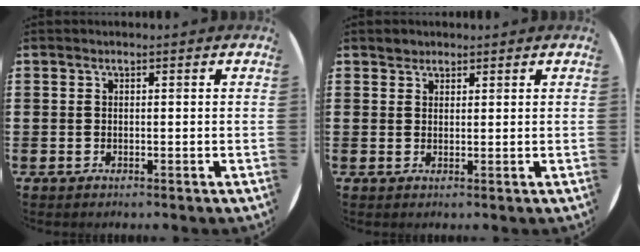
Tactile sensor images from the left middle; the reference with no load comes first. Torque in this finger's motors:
{"motor_torque": [0.18, -0.14, 0.00, 0.00]}